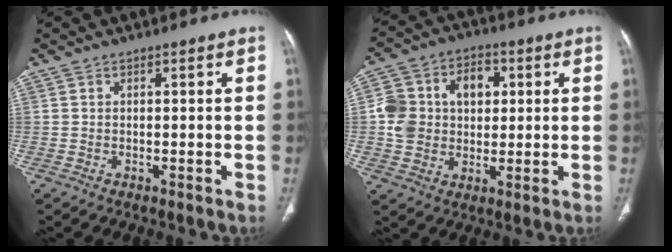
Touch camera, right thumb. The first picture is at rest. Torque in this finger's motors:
{"motor_torque": [1.52, 1.51, 0.86, 0.23, 0.08]}